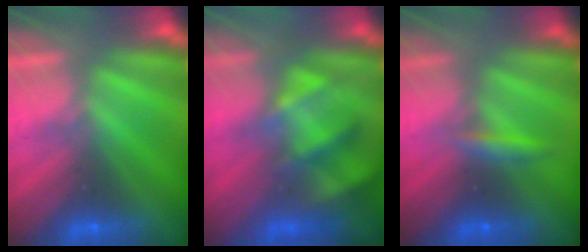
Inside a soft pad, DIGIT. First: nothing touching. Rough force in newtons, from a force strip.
{"total": 4.9}
{"total": 2.3}